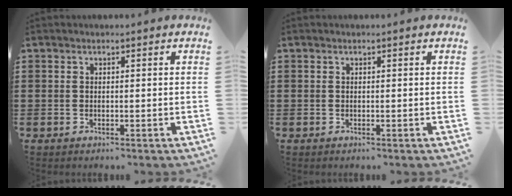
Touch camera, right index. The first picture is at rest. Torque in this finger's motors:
{"motor_torque": [0.00, 0.00, 0.00, 0.00]}